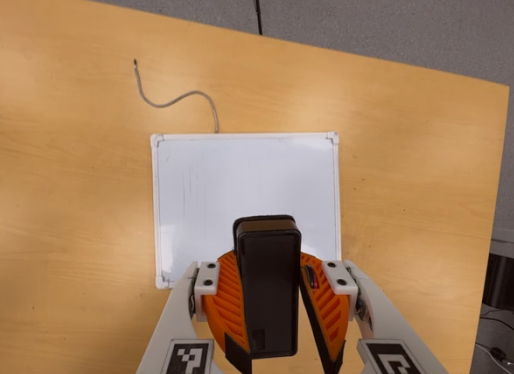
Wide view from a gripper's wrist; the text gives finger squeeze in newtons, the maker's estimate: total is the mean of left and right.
{"total": 9.3, "left": 9.5, "right": 9.0}